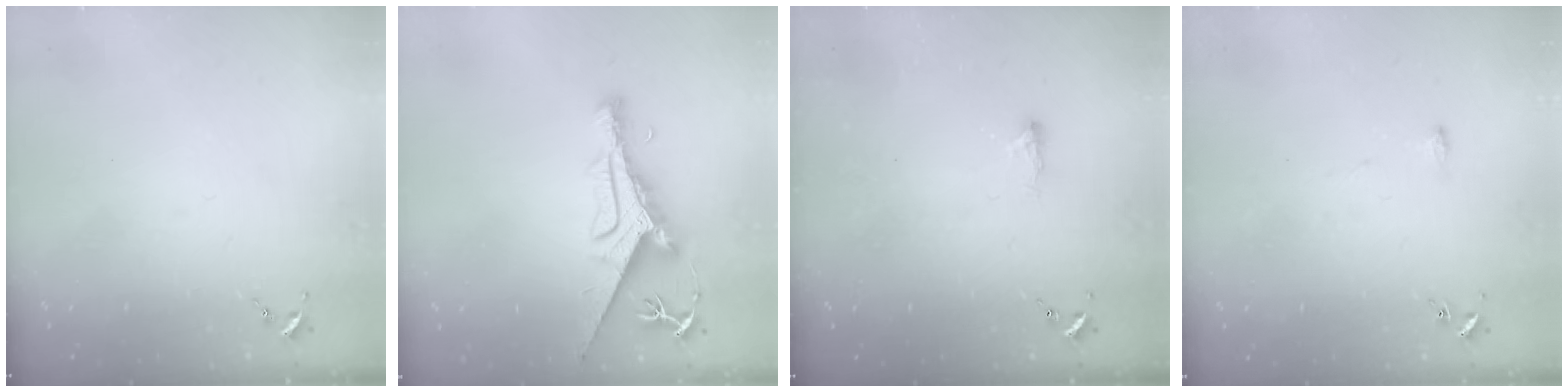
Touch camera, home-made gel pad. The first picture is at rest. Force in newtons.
{"total": 8.8, "press": 8.7, "slide": 1.0}
{"total": 4.1, "press": 4.0, "slide": 0.9}
{"total": 5.8, "press": 5.8, "slide": 0.3}